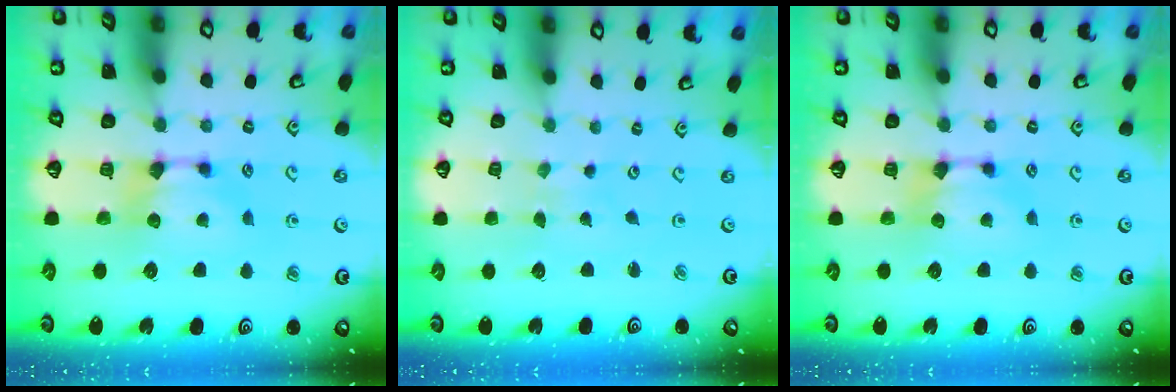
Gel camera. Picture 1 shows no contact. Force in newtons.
{"total": 5.5, "press": 5.5, "slide": 0.3}
{"total": 0.0}